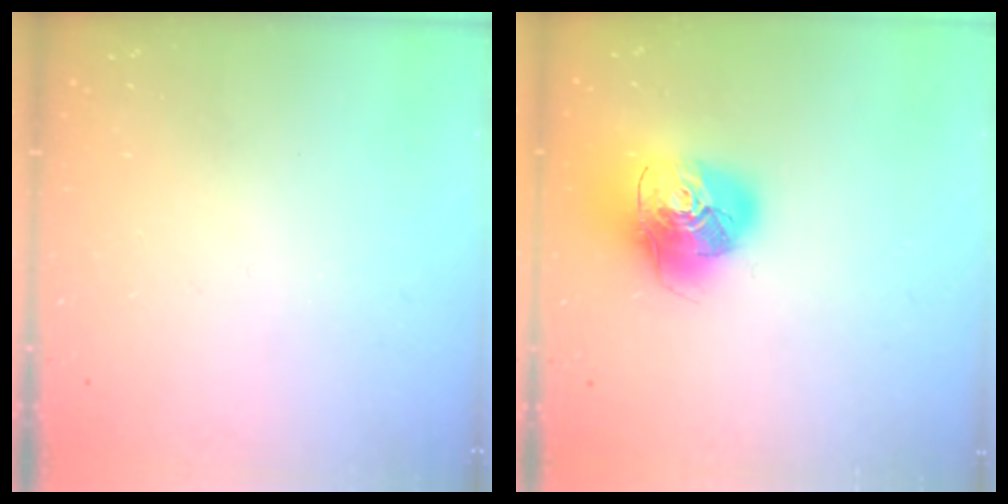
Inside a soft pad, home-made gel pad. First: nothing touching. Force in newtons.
{"total": 15.9, "press": 15.8, "slide": 2.3}